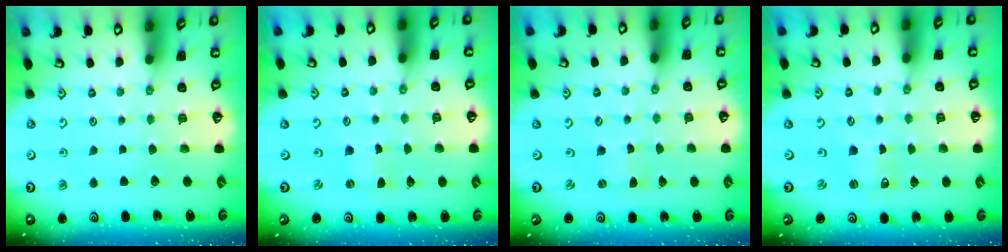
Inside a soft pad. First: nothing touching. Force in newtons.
{"total": 0.0}
{"total": 0.0}
{"total": 1.2, "press": 1.2, "slide": 0.1}